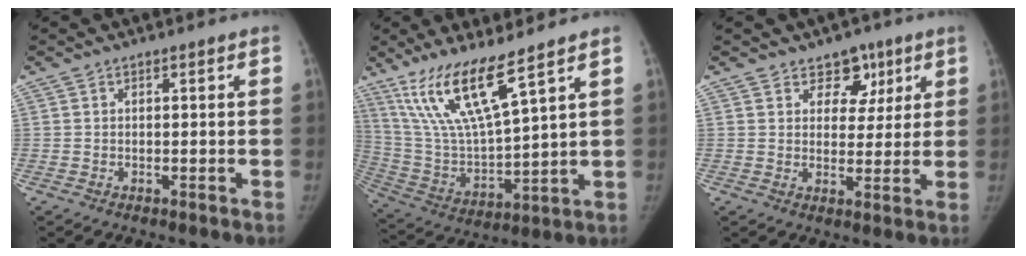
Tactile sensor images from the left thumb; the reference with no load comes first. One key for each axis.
{"total": 15.4, "fx": 10.0, "fy": 2.3, "fz": 11.5, "tx": -0.227, "ty": -0.055, "tz": 0.213}
{"total": 6.2, "fx": 3.7, "fy": 4.5, "fz": 2.2, "tx": 0.009, "ty": -0.016, "tz": 0.054}